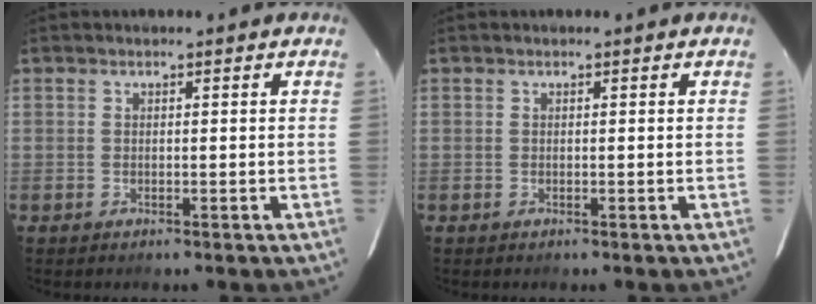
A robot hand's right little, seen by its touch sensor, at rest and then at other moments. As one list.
[{"total": 0.0}]